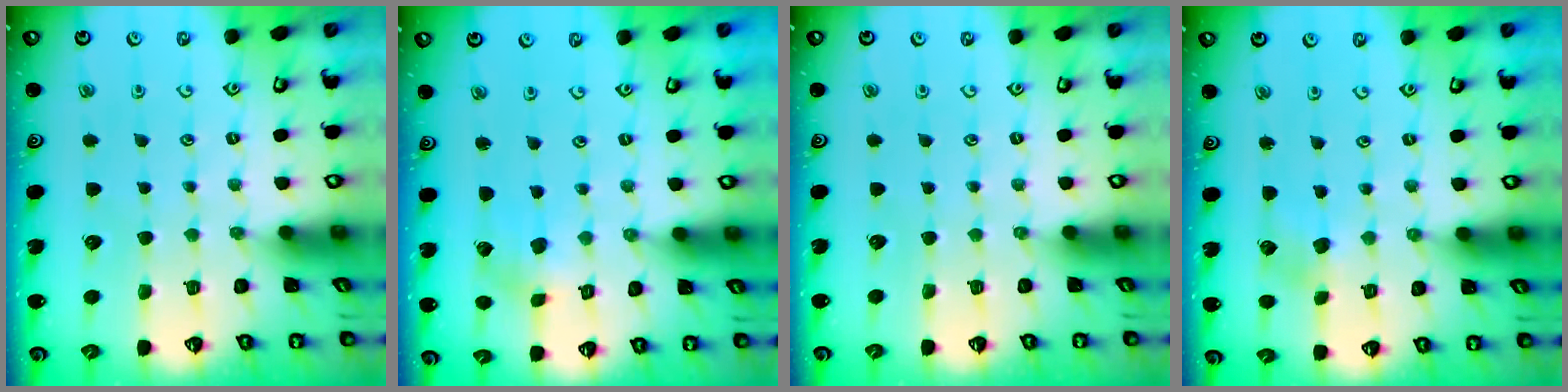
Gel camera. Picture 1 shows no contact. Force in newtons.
{"total": 1.4, "press": 1.4, "slide": 0.3}
{"total": 0.0}
{"total": 4.1, "press": 4.1, "slide": 0.5}